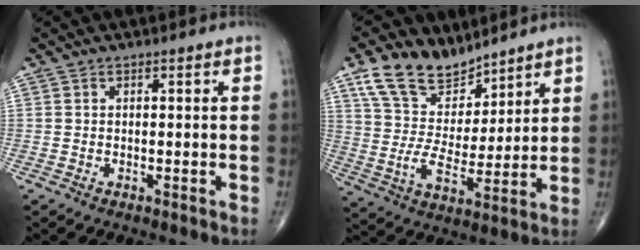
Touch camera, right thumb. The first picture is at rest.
{"total": 13.0, "force": [9.5, 6.9, 5.5], "torque": [-0.082, -0.049, 0.187]}